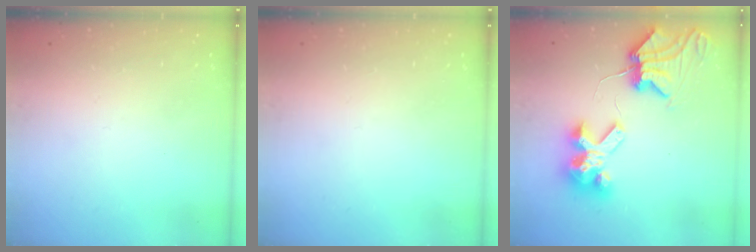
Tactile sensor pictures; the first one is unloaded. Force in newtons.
{"total": 0.0}
{"total": 9.6, "press": 9.5, "slide": 0.9}